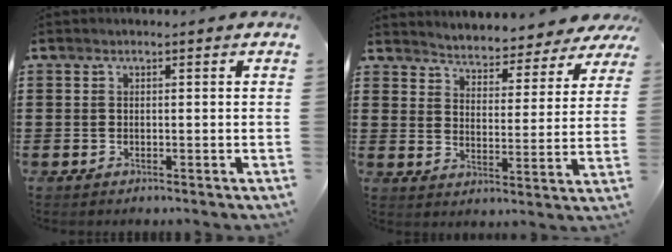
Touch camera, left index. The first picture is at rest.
{"total": 3.7, "force": [3.7, -0.2, -0.3], "torque": [-0.020, -0.037, 0.057]}